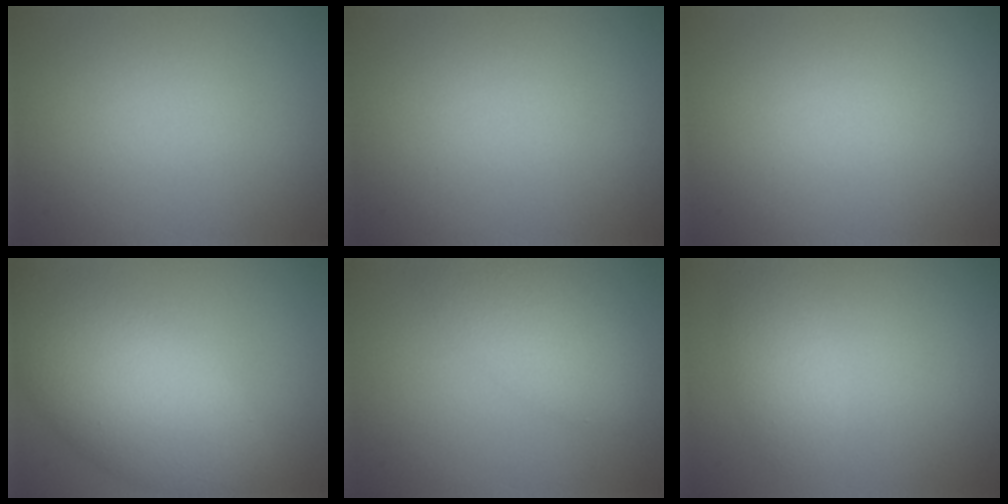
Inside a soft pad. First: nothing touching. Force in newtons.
{"total": 0.0}
{"total": 0.0}
{"total": 9.1, "press": 9.1, "slide": 0.1}
{"total": 4.5, "press": 4.5, "slide": 0.3}
{"total": 2.2, "press": 2.2, "slide": 0.2}